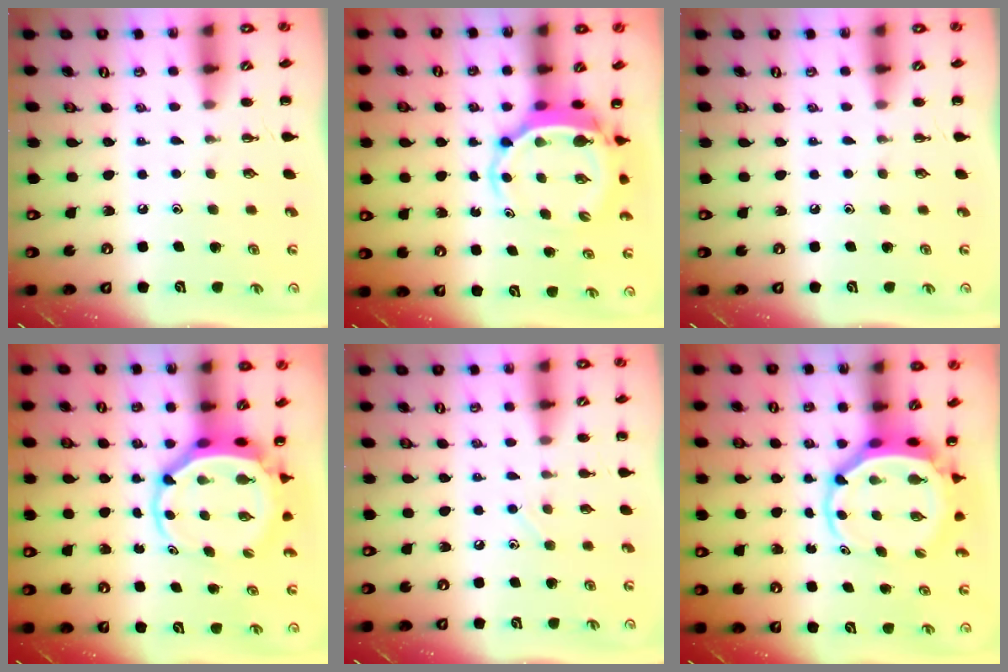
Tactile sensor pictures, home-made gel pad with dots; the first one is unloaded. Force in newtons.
{"total": 5.1, "press": 4.9, "slide": 1.2}
{"total": 0.0}
{"total": 5.3, "press": 5.0, "slide": 1.7}
{"total": 4.0, "press": 3.8, "slide": 1.2}
{"total": 5.3, "press": 5.0, "slide": 1.7}